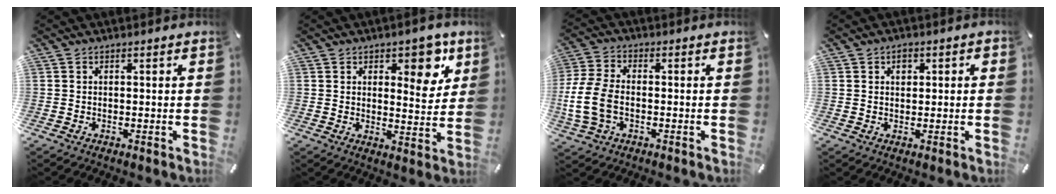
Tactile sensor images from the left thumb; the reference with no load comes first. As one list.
[{"total": 9.0, "force": [4.6, 4.7, 6.1], "torque": [-0.060, -0.026, 0.070]}, {"total": 10.1, "force": [-2.0, 6.8, 7.2], "torque": [-0.156, 0.008, -0.033]}, {"total": 2.8, "force": [0.6, 2.3, 1.5], "torque": [-0.009, -0.003, 0.003]}]